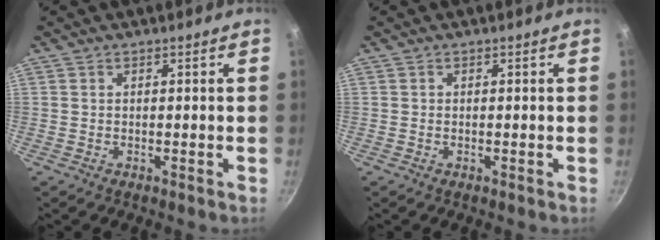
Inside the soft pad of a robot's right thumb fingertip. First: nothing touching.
{"total": 0.0}